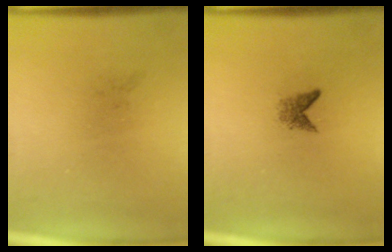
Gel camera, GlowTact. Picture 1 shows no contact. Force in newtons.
{"total": 1.3}